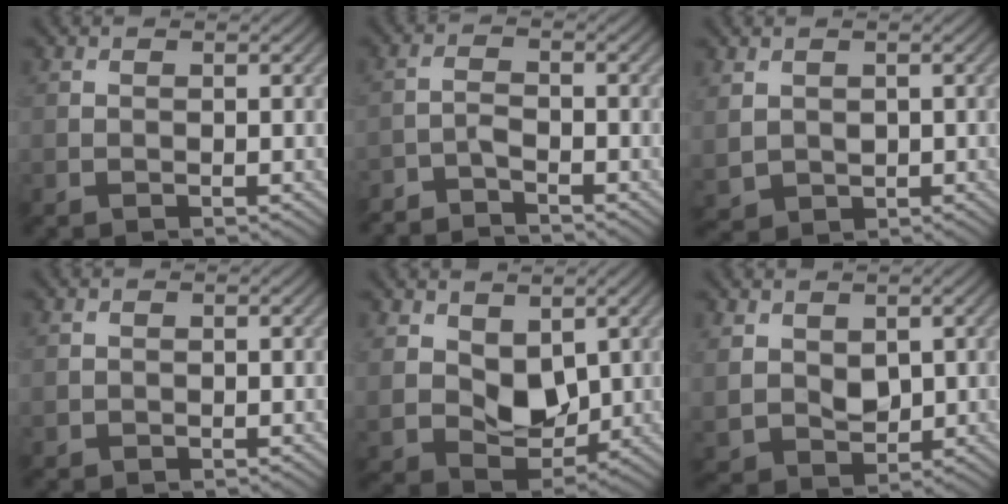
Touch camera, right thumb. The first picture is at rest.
{"total": 3.5, "force": [-3.3, 0.5, 0.9], "torque": [-0.021, -0.003, -0.072]}
{"total": 2.9, "force": [1.0, 2.3, 1.3], "torque": [-0.049, -0.007, 0.024]}
{"total": 0.7, "force": [0.0, 0.7, 0.1], "torque": [-0.002, -0.006, -0.001]}
{"total": 7.2, "force": [2.5, 5.0, 4.6], "torque": [-0.110, -0.015, 0.047]}
{"total": 4.5, "force": [1.5, 3.4, 2.7], "torque": [-0.074, -0.009, 0.038]}